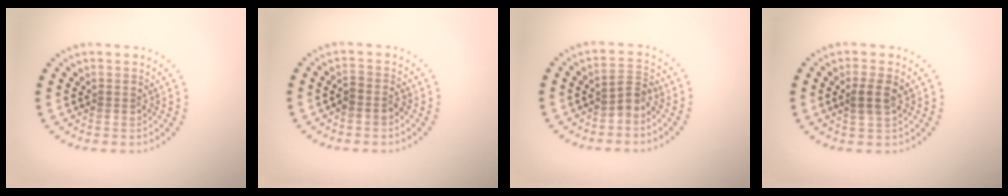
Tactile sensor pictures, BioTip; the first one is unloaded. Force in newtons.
{"total": 1.3, "press": 1.1, "slide": 0.7}
{"total": 1.7, "press": 1.4, "slide": 1.0}
{"total": 1.7, "press": 1.6, "slide": 0.6}